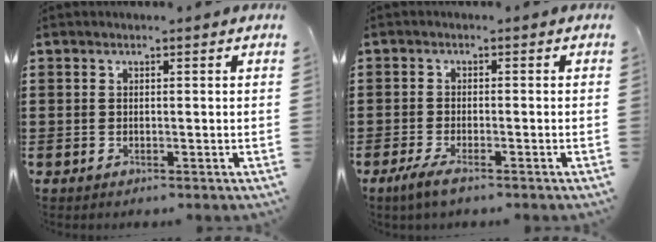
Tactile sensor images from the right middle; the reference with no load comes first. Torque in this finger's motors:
{"motor_torque": [1.33, 0.41, 0.35, 0.09]}